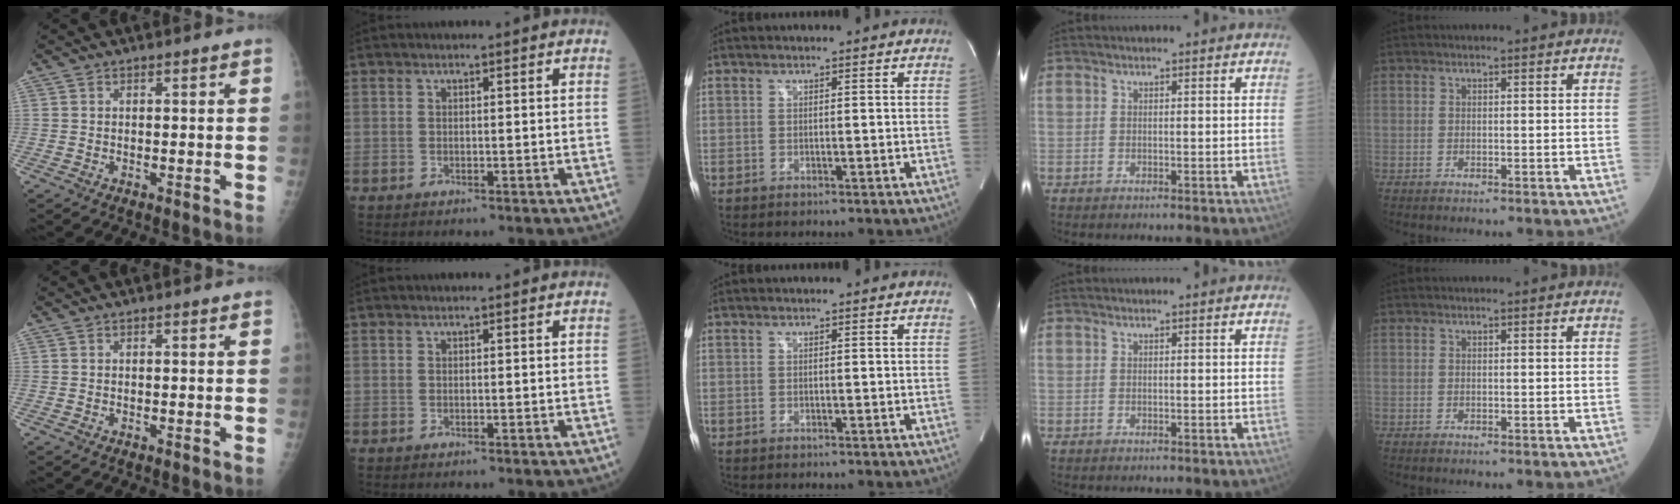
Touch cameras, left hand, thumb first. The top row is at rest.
{}